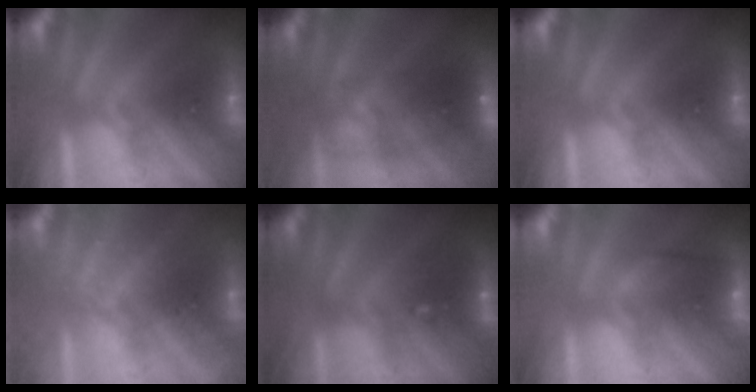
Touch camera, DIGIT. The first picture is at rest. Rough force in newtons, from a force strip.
{"total": 7.1}
{"total": 0.0}
{"total": 2.2}
{"total": 1.9}
{"total": 2.8}